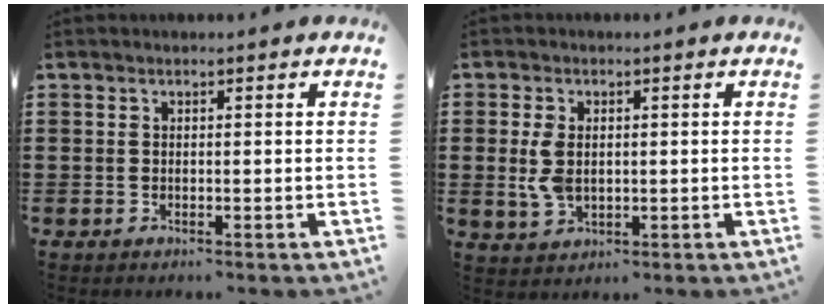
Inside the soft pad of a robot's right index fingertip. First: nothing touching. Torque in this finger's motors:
{"motor_torque": [0.64, -0.06, 0.28, 0.13]}